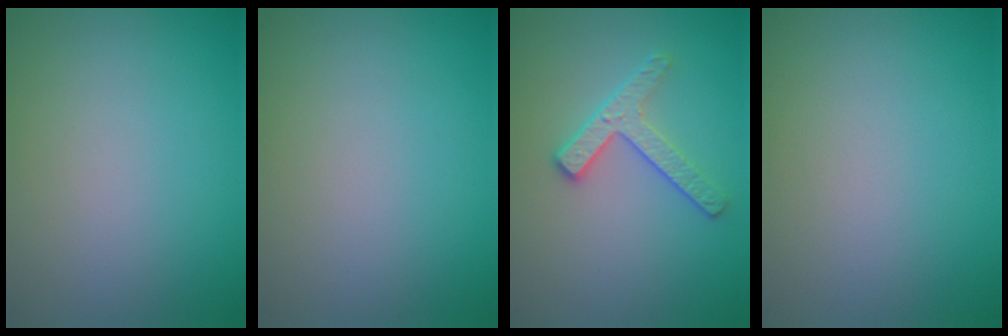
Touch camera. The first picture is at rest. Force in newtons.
{"total": 0.0}
{"total": 2.8, "press": 2.5, "slide": 1.3}
{"total": 0.0}